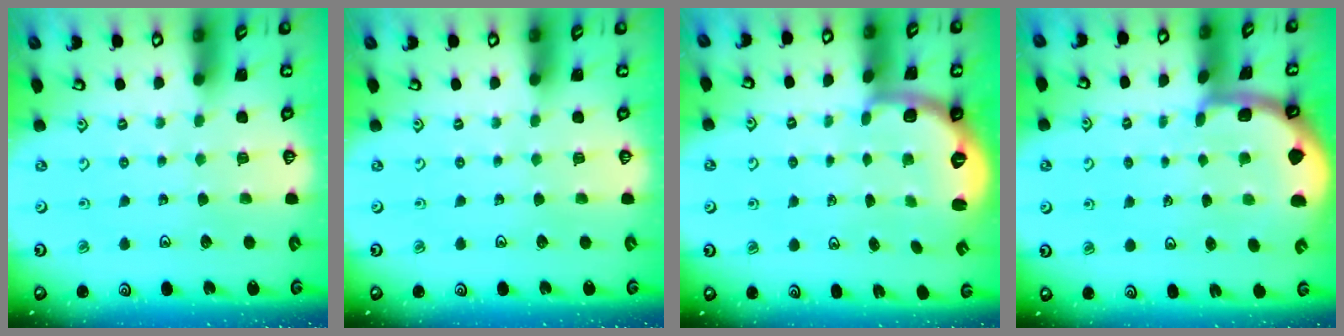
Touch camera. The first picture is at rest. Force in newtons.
{"total": 0.0}
{"total": 2.7, "press": 1.6, "slide": 2.2}
{"total": 2.4, "press": 2.4, "slide": 0.4}